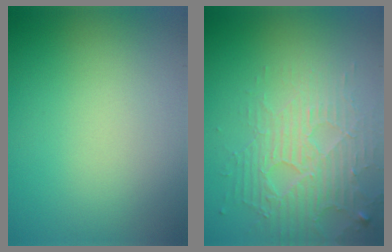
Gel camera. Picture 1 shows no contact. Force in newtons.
{"total": 3.9, "press": 3.8, "slide": 1.0}